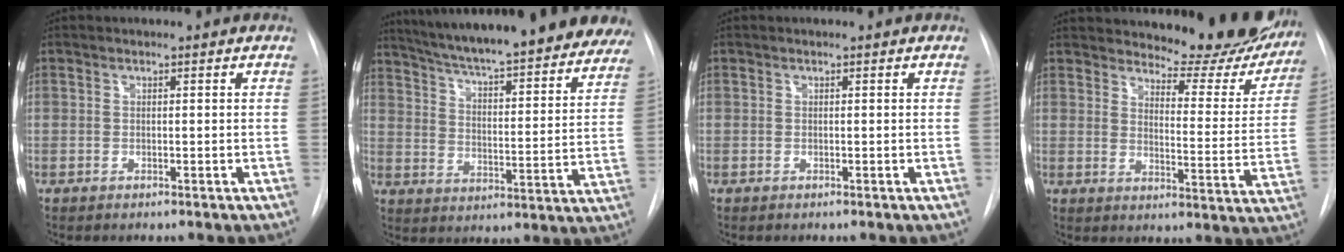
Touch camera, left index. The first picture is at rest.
{"total": 31.8, "force": [27.6, 5.1, 15.0], "torque": [-0.234, -0.062, 0.348]}
{"total": 0.0}
{"total": 18.7, "force": [17.1, 4.8, 5.8], "torque": [-0.056, -0.071, 0.196]}